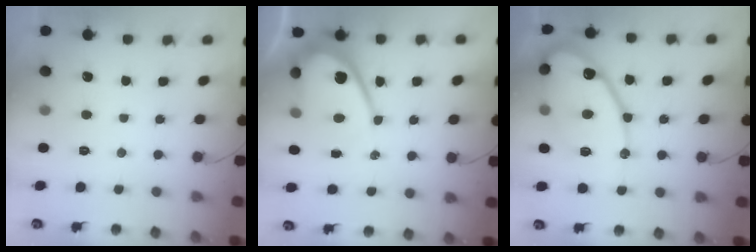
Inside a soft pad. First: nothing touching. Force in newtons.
{"total": 12.2, "press": 12.1, "slide": 1.1}
{"total": 17.9, "press": 17.8, "slide": 1.6}